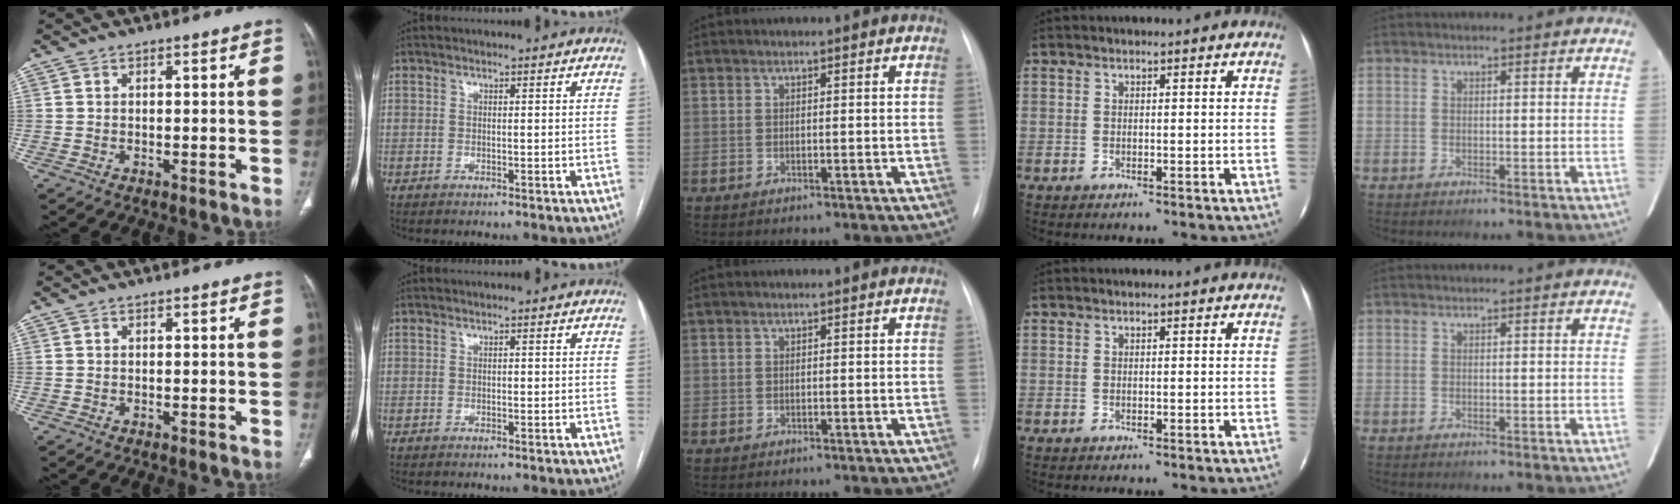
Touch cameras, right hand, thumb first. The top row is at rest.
{"index": {"total": 0.5, "force": [0.0, 0.3, 0.4], "torque": [-0.005, 0.000, 0.000]}}